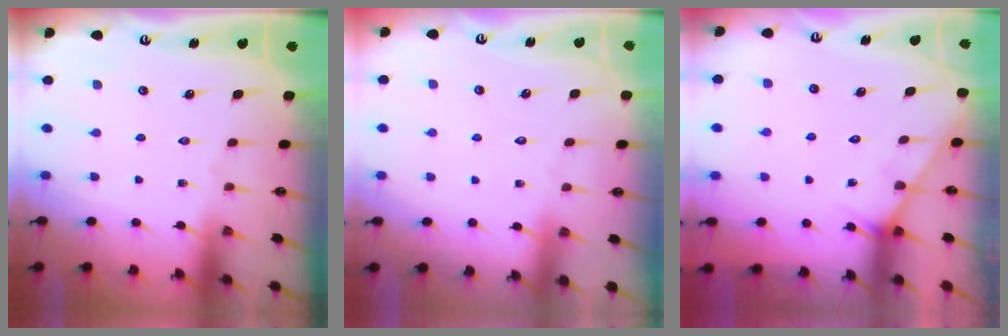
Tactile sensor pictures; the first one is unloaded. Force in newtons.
{"total": 2.5, "press": 2.5, "slide": 0.3}
{"total": 3.6, "press": 3.6, "slide": 0.3}